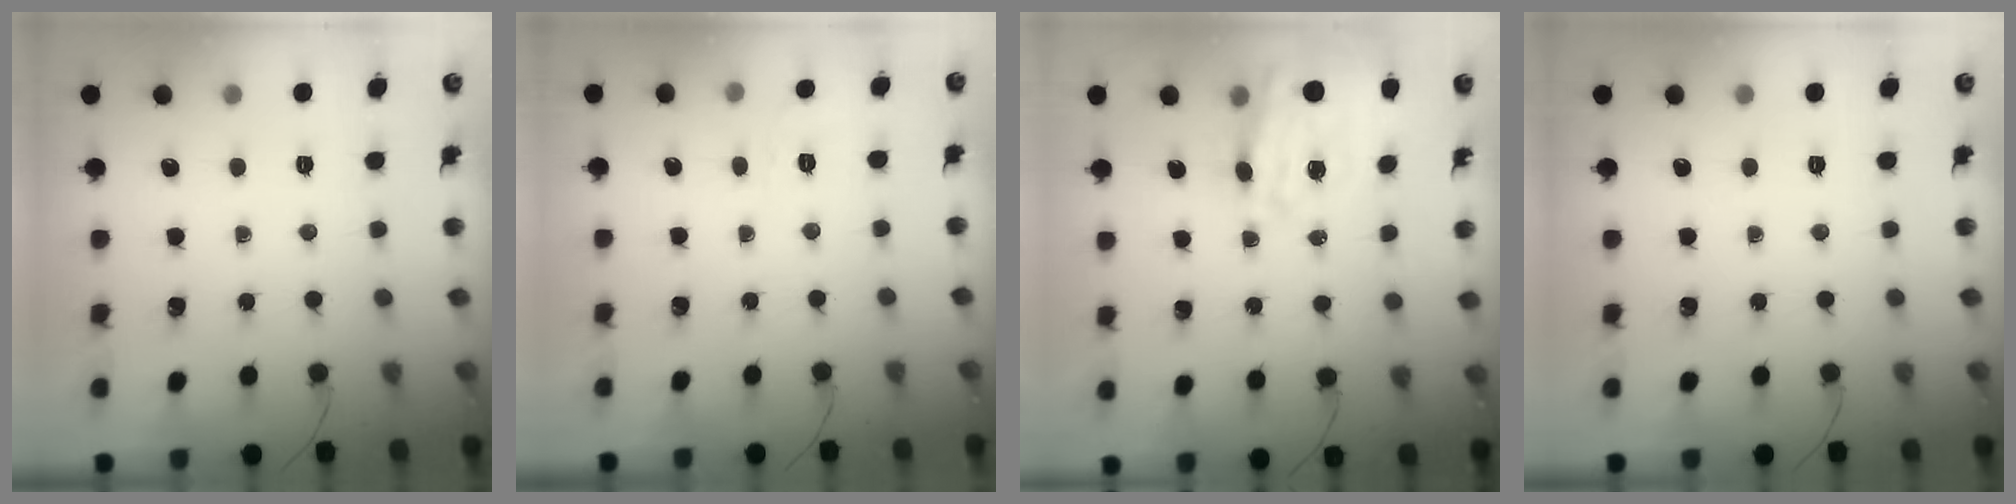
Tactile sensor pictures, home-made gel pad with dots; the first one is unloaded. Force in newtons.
{"total": 6.8, "press": 6.6, "slide": 1.8}
{"total": 17.3, "press": 16.9, "slide": 3.8}
{"total": 0.0}